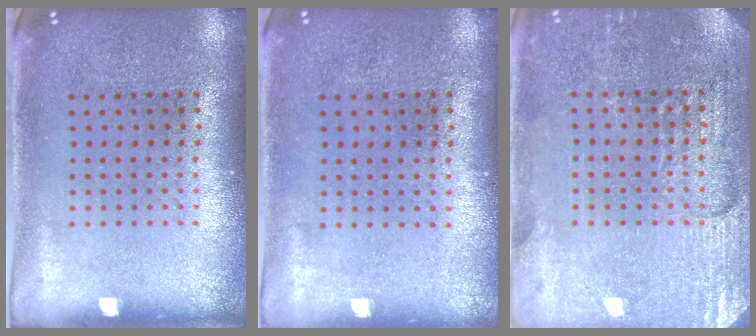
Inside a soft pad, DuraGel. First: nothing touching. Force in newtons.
{"total": 0.0}
{"total": 3.2, "press": 3.1, "slide": 0.6}